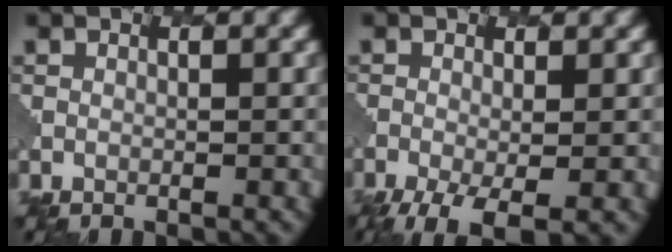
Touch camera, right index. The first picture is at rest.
{"total": 5.1, "force": [-2.6, 1.8, 4.1], "torque": [-0.079, -0.008, -0.045]}